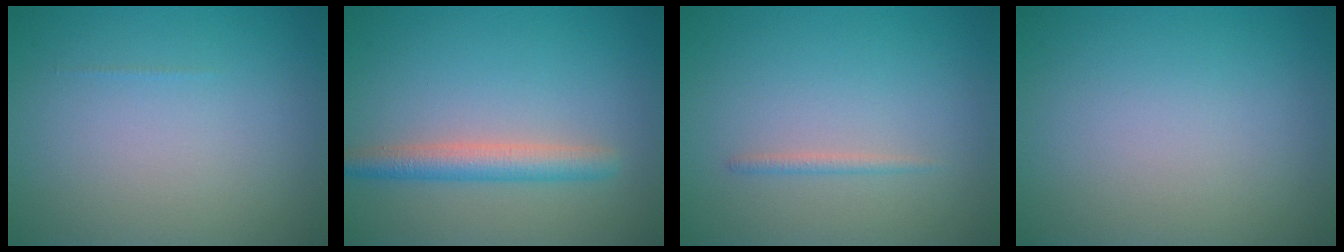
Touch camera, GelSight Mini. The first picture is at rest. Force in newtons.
{"total": 3.0, "press": 3.0, "slide": 0.1}
{"total": 0.8, "press": 0.8, "slide": 0.0}
{"total": 0.0}